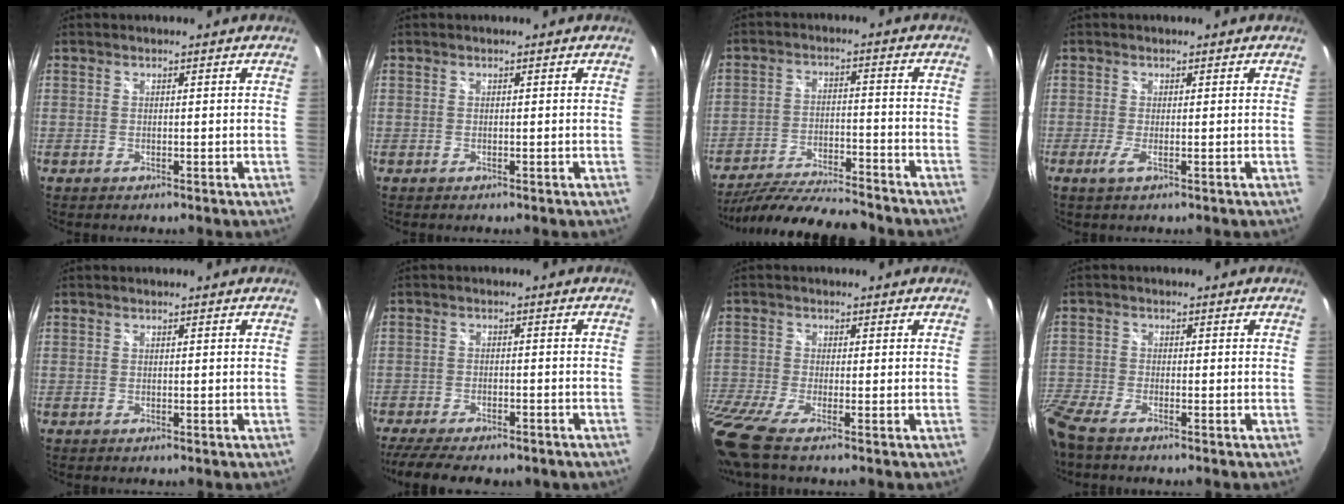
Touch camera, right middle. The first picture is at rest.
{"total": 0.0}
{"total": 16.8, "force": [-15.0, 2.0, 7.3], "torque": [-0.146, -0.019, -0.238]}
{"total": 1.6, "force": [-0.4, -0.2, 1.5], "torque": [-0.031, -0.004, -0.010]}
{"total": 0.0}
{"total": 13.4, "force": [-10.6, 4.3, 7.1], "torque": [-0.154, -0.033, -0.159]}
{"total": 9.2, "force": [-6.5, 0.4, 6.5], "torque": [-0.152, -0.052, -0.126]}
{"total": 7.6, "force": [-6.1, 2.1, 3.9], "torque": [-0.112, -0.024, -0.123]}